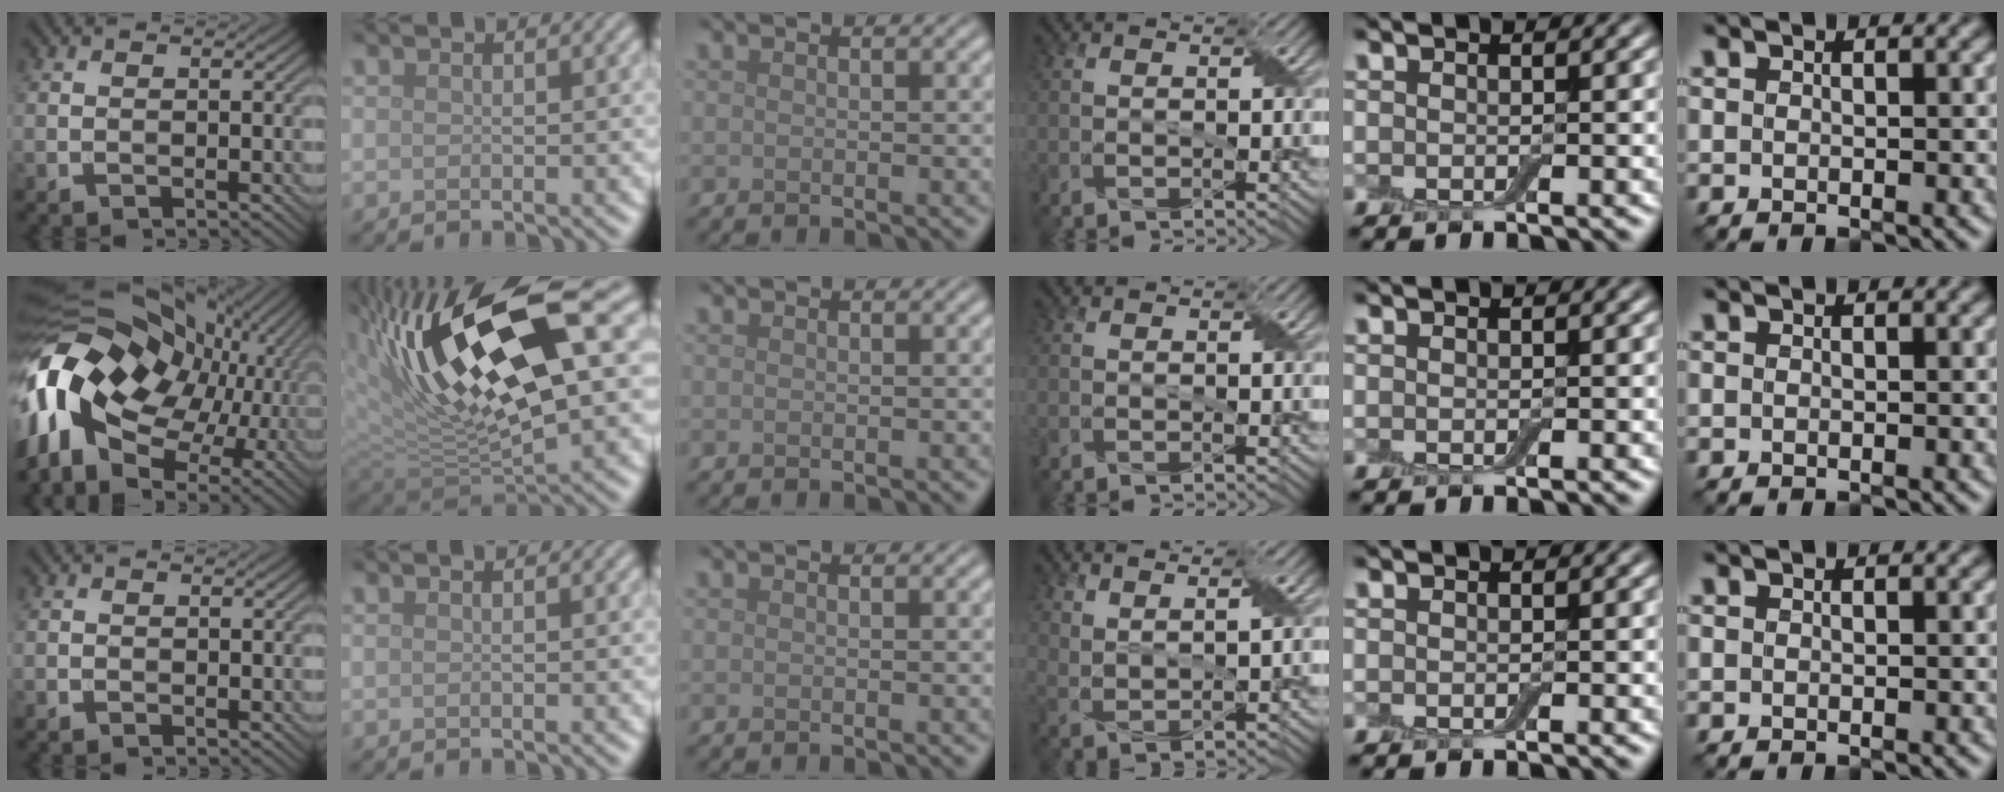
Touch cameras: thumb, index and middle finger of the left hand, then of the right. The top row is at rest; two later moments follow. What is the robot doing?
{"motion": "peel", "object": "aluminum foil"}